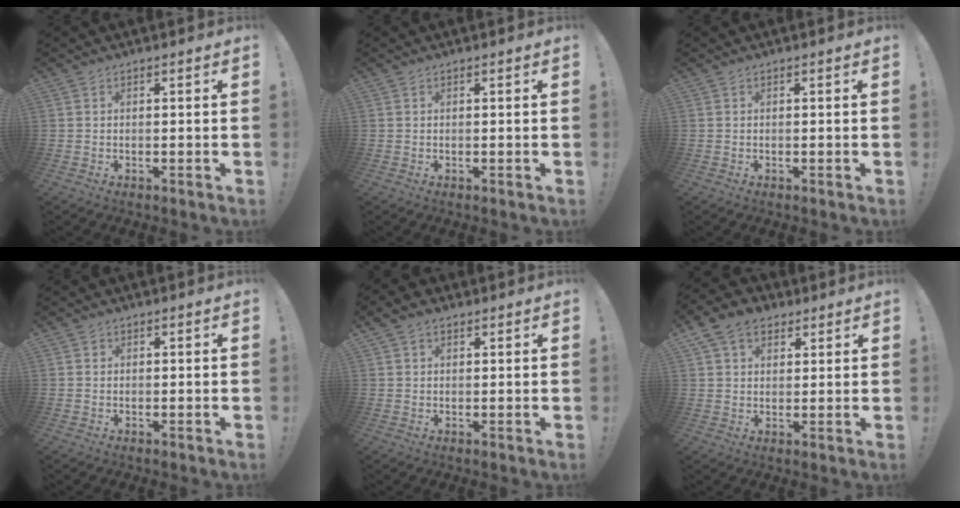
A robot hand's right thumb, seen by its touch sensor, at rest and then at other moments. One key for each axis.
{"total": 0.0}
{"total": 0.0}
{"total": 0.8, "fx": 0.1, "fy": 0.7, "fz": 0.2, "tx": 0.005, "ty": 0.000, "tz": 0.001}
{"total": 2.8, "fx": 1.6, "fy": 1.9, "fz": 1.4, "tx": -0.020, "ty": -0.003, "tz": 0.030}
{"total": 9.3, "fx": 4.6, "fy": 6.7, "fz": 4.4, "tx": -0.075, "ty": -0.011, "tz": 0.091}